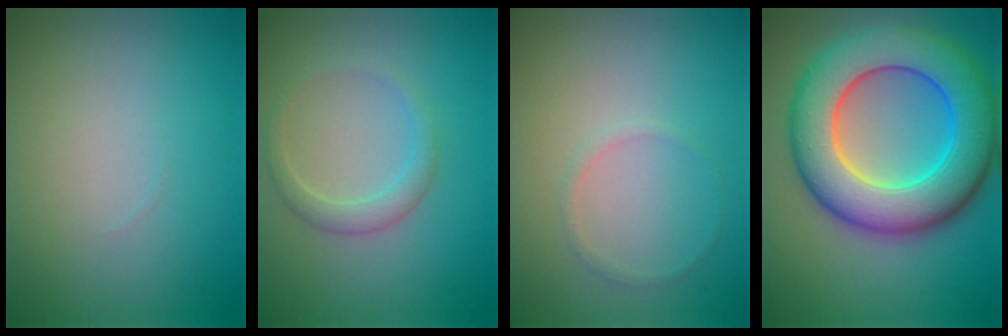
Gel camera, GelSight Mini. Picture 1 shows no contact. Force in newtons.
{"total": 1.9, "press": 1.9, "slide": 0.1}
{"total": 0.6, "press": 0.6, "slide": 0.1}
{"total": 11.7, "press": 11.7, "slide": 0.3}